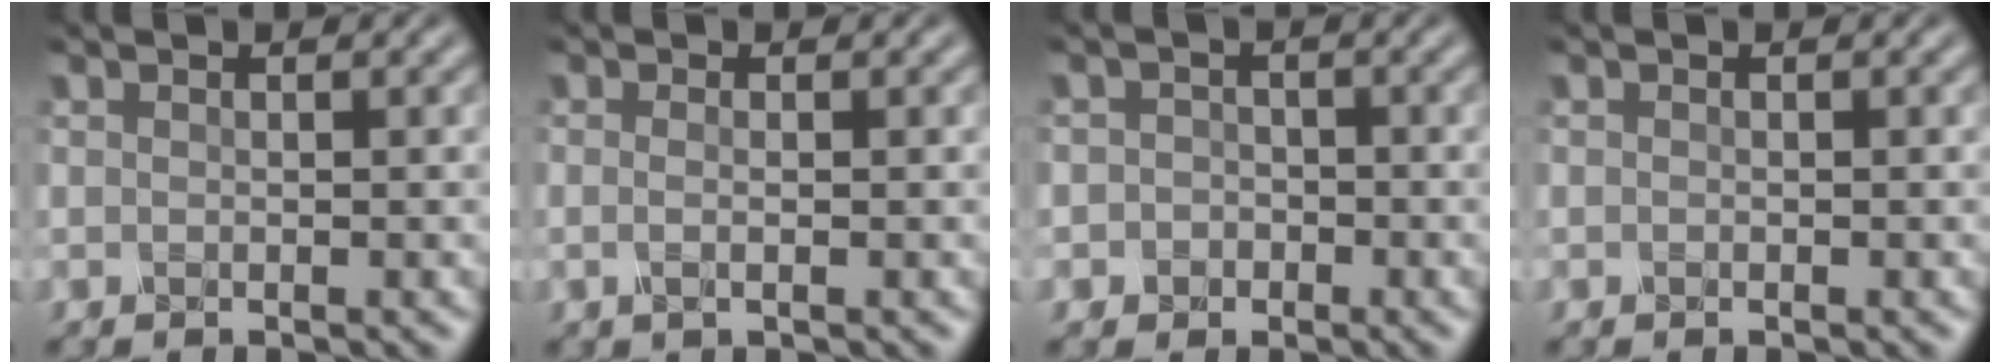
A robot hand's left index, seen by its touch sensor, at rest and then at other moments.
{"total": 1.1, "force": [-0.2, 0.4, 1.0], "torque": [-0.019, -0.004, -0.005]}
{"total": 2.0, "force": [-0.5, 1.9, 0.4], "torque": [0.016, 0.005, -0.022]}
{"total": 0.0}